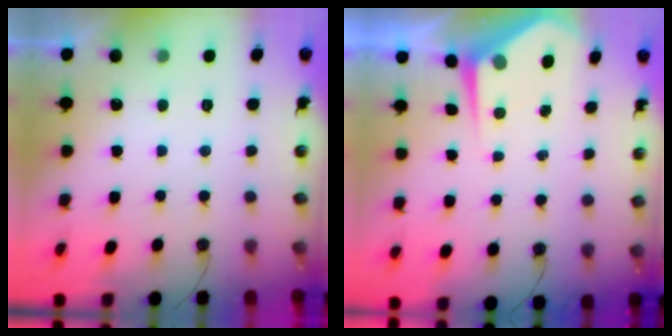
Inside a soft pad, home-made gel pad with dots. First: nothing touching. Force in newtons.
{"total": 4.9, "press": 4.9, "slide": 0.4}